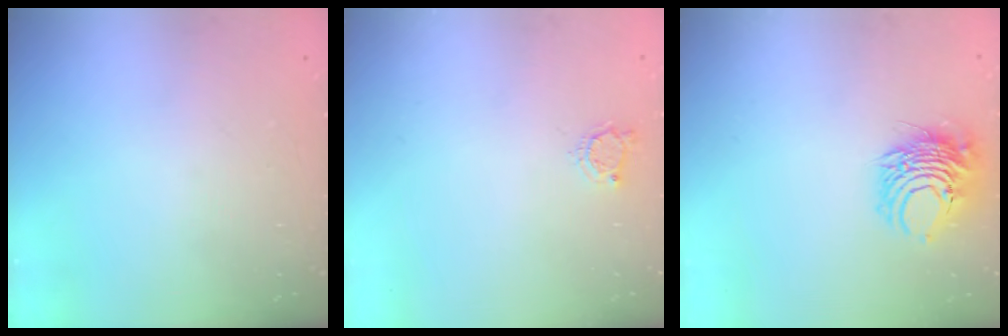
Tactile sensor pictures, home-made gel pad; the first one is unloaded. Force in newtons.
{"total": 3.7, "press": 3.7, "slide": 0.6}
{"total": 8.3, "press": 8.2, "slide": 1.2}